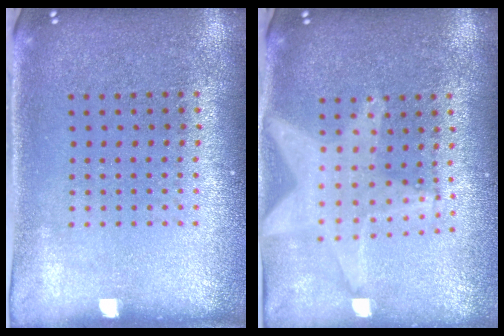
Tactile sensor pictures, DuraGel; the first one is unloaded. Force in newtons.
{"total": 2.1, "press": 1.7, "slide": 1.2}